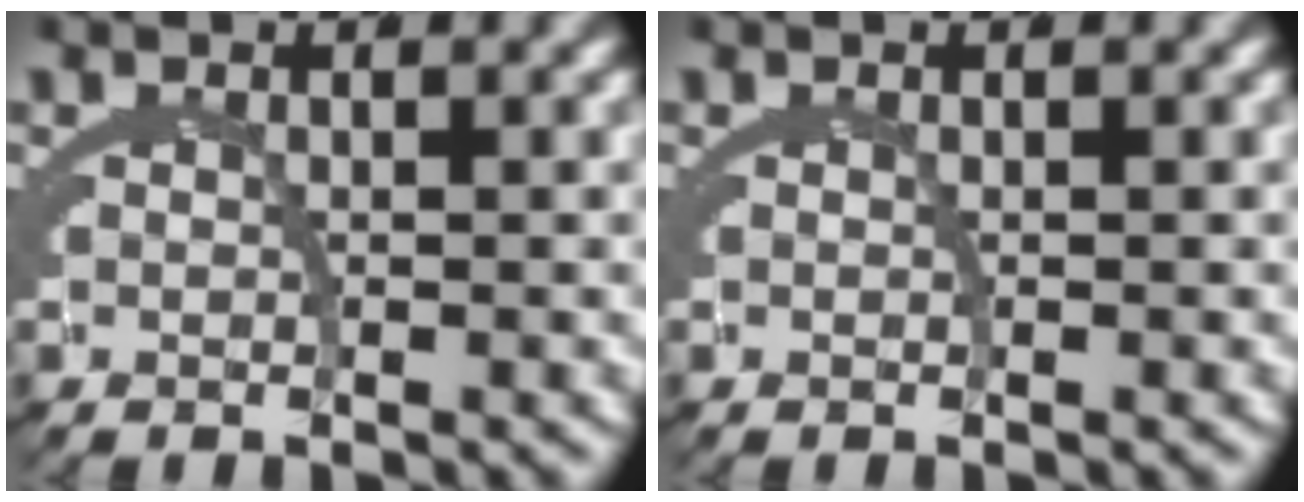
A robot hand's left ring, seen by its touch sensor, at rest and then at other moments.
{"total": 0.0}